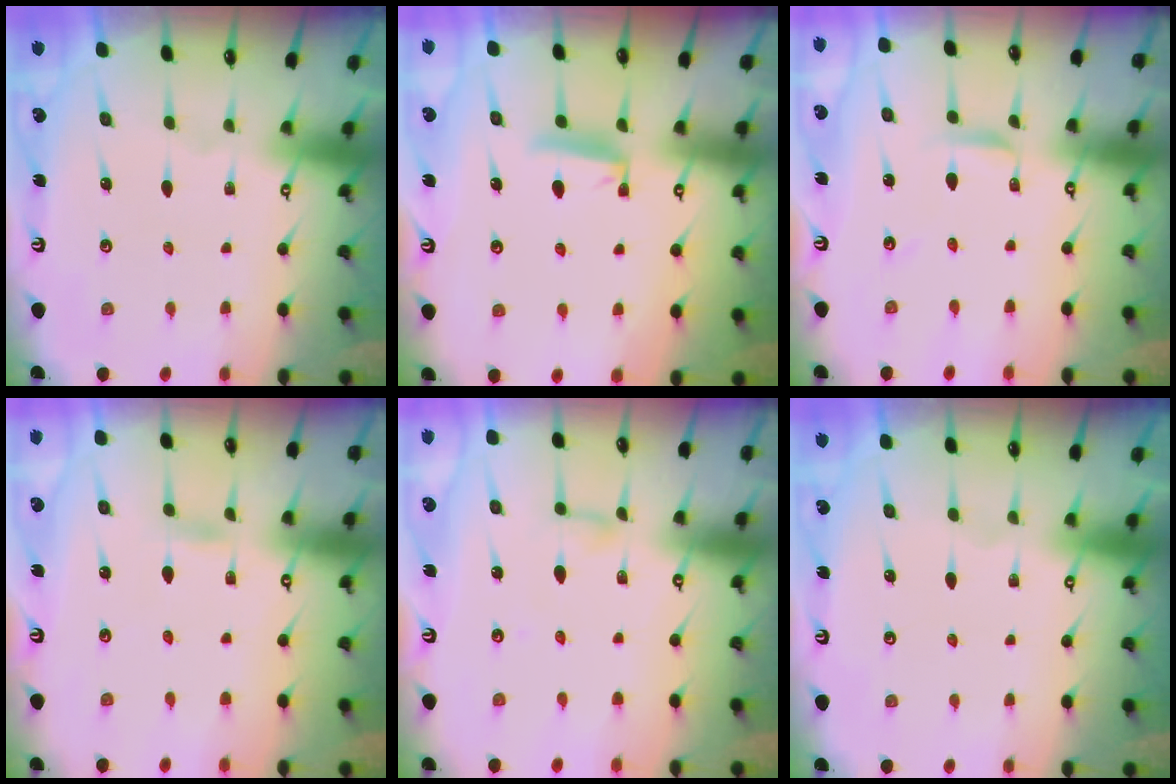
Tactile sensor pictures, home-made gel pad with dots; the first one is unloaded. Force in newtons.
{"total": 5.2, "press": 5.2, "slide": 0.9}
{"total": 2.7, "press": 2.7, "slide": 0.2}
{"total": 2.4, "press": 2.3, "slide": 0.3}
{"total": 3.6, "press": 3.6, "slide": 0.3}
{"total": 0.0}